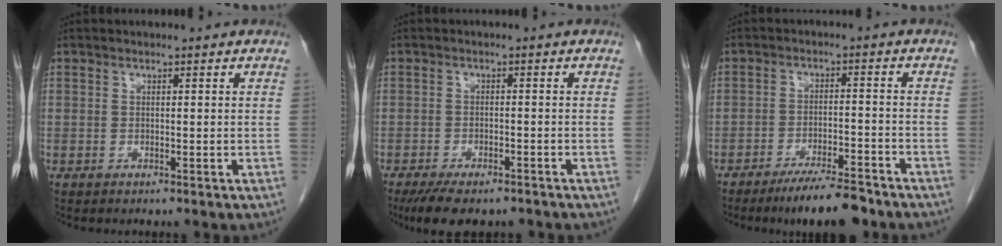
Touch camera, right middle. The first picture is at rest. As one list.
[{"total": 8.2, "force": [-6.5, 2.8, 4.3], "torque": [-0.062, -0.008, -0.096]}, {"total": 8.5, "force": [-7.0, 1.2, 4.6], "torque": [-0.066, -0.016, -0.114]}]